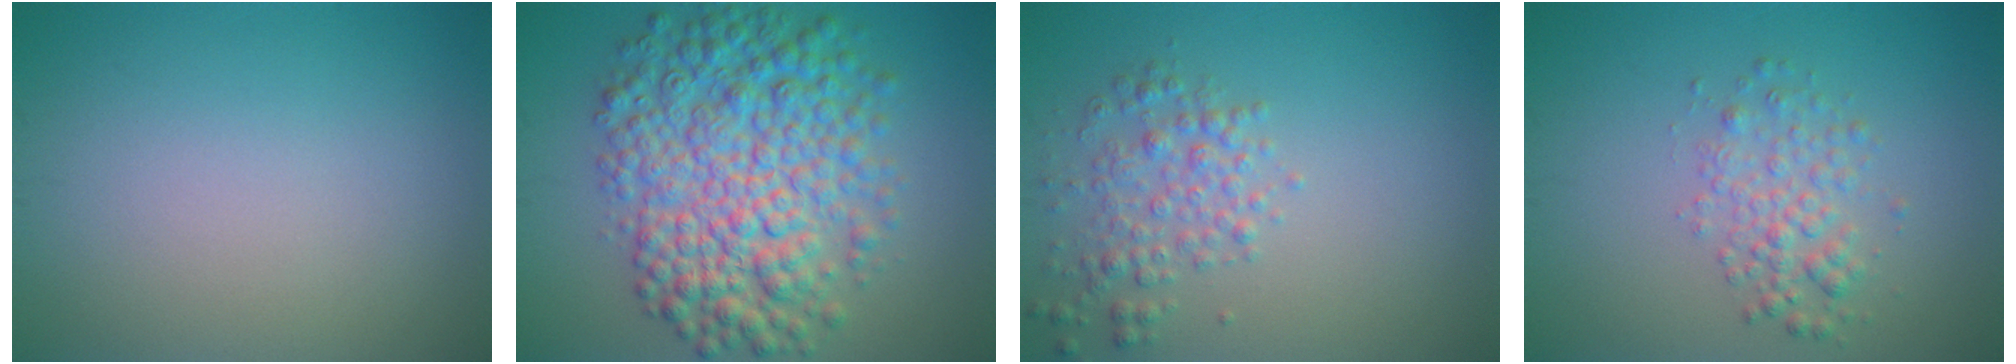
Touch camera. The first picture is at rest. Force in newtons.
{"total": 9.4, "press": 9.4, "slide": 0.0}
{"total": 2.7, "press": 2.7, "slide": 0.1}
{"total": 2.6, "press": 2.6, "slide": 0.1}